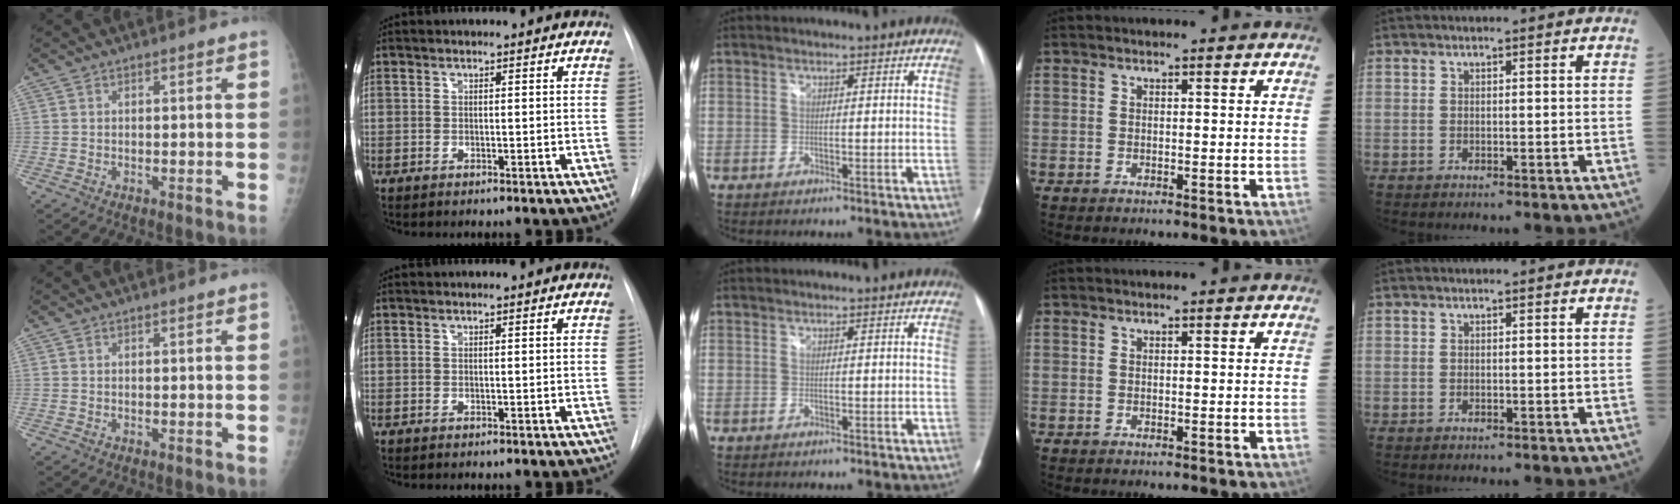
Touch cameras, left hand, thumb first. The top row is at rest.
{}